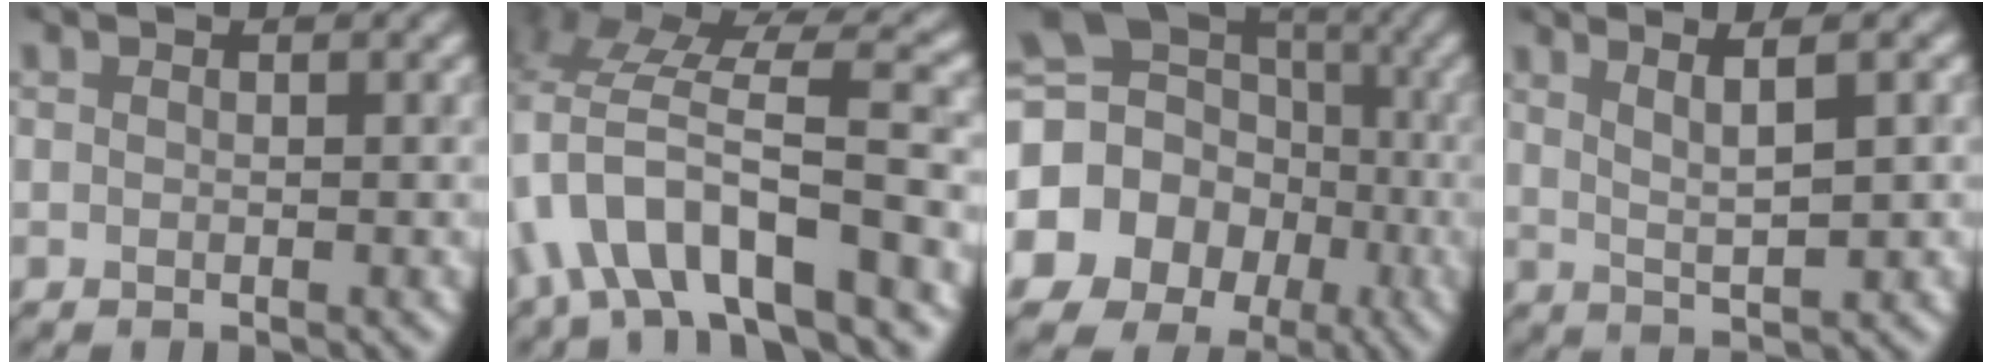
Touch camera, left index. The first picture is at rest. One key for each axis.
{"total": 10.0, "fx": -3.6, "fy": 4.2, "fz": 8.4, "tx": -0.148, "ty": 0.022, "tz": -0.065}
{"total": 18.3, "fx": -3.7, "fy": 17.0, "fz": 5.9, "tx": -0.163, "ty": -0.009, "tz": -0.083}
{"total": 3.4, "fx": 1.4, "fy": 0.6, "fz": 3.1, "tx": -0.049, "ty": 0.003, "tz": 0.029}